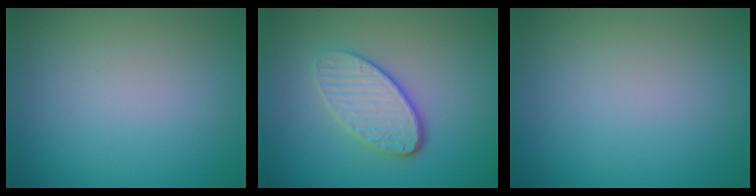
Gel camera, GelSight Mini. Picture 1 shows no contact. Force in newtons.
{"total": 4.1, "press": 3.3, "slide": 2.4}
{"total": 0.0}